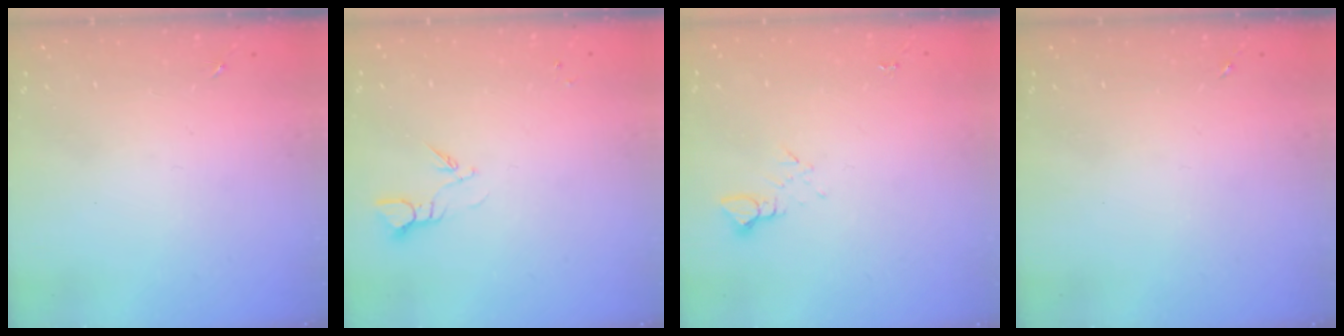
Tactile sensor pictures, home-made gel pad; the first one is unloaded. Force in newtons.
{"total": 3.2, "press": 3.1, "slide": 0.3}
{"total": 2.7, "press": 2.7, "slide": 0.2}
{"total": 0.0}